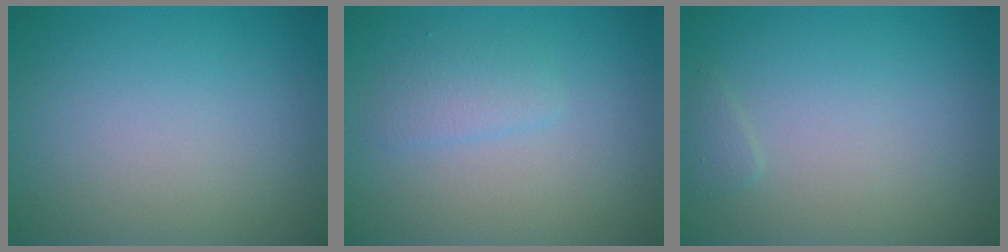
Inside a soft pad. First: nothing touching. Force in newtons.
{"total": 1.5, "press": 1.5, "slide": 0.0}
{"total": 0.7, "press": 0.7, "slide": 0.1}